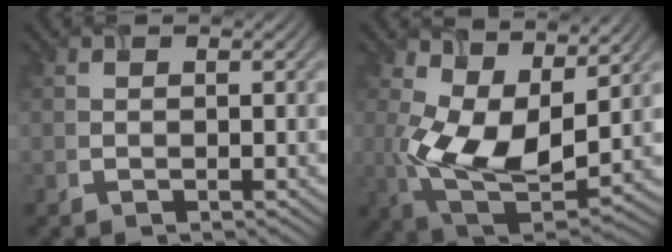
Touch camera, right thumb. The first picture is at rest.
{"total": 11.3, "force": [2.8, 6.2, 9.1], "torque": [-0.191, -0.015, 0.052]}